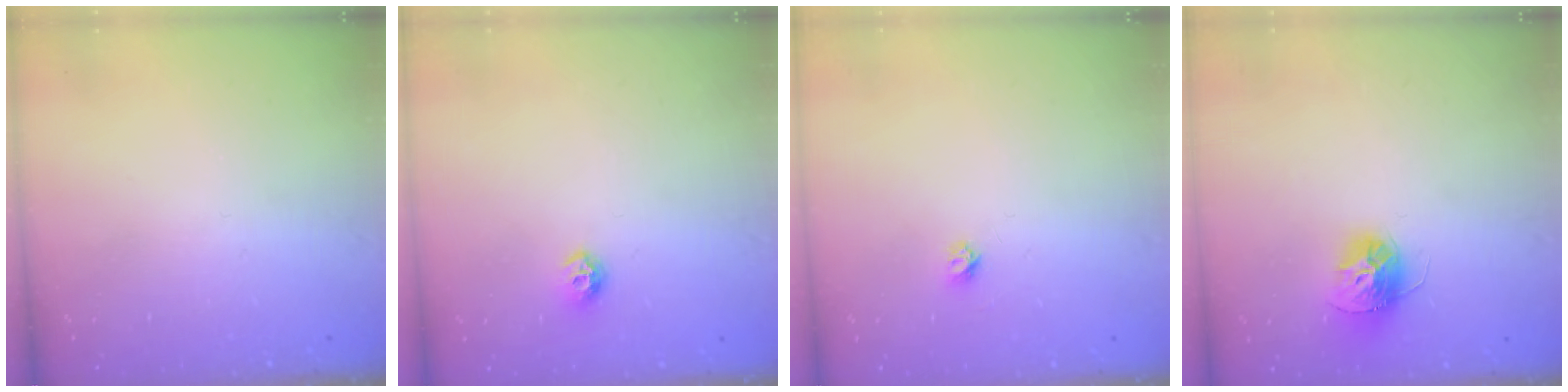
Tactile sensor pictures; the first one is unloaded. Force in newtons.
{"total": 7.2, "press": 7.1, "slide": 1.0}
{"total": 3.4, "press": 3.4, "slide": 0.4}
{"total": 11.3, "press": 11.3, "slide": 0.7}